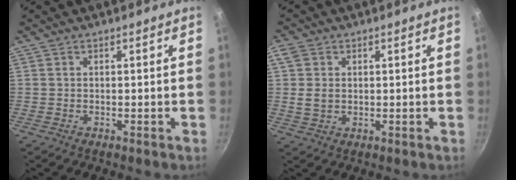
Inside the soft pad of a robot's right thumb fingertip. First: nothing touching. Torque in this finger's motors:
{"motor_torque": [-0.39, 0.47, 0.25, -0.17, 0.27]}